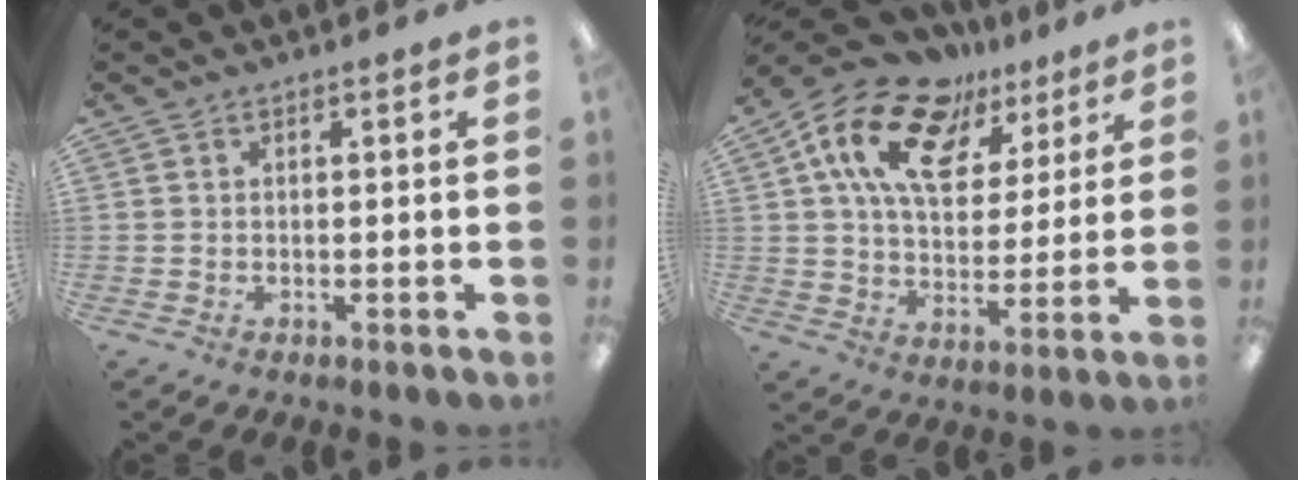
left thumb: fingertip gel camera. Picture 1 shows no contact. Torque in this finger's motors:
{"motor_torque": [0.32, 0.37, 1.39, -1.38, 0.24]}